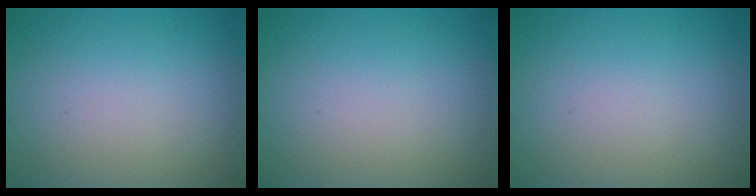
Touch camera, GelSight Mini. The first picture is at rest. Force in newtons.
{"total": 0.0}
{"total": 0.0}